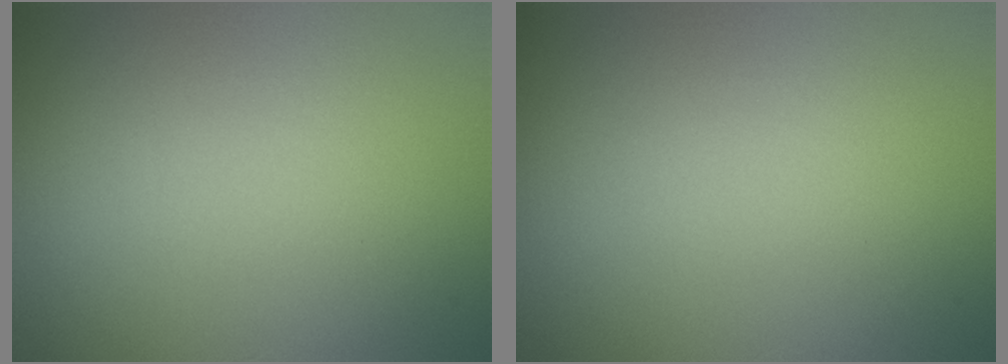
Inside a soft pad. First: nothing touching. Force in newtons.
{"total": 0.0}